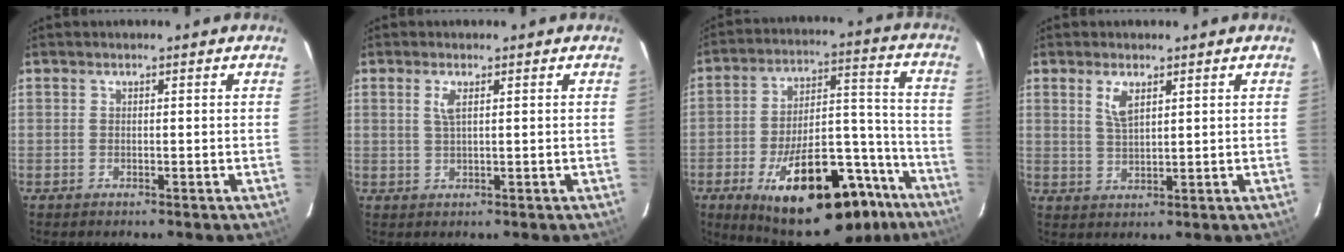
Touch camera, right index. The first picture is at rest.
{"total": 2.0, "force": [0.7, 0.4, 1.8], "torque": [-0.037, 0.002, 0.014]}
{"total": 26.9, "force": [-17.1, 10.9, 17.7], "torque": [-0.280, 0.024, -0.232]}
{"total": 3.7, "force": [1.9, 1.4, 2.9], "torque": [-0.055, -0.001, 0.038]}